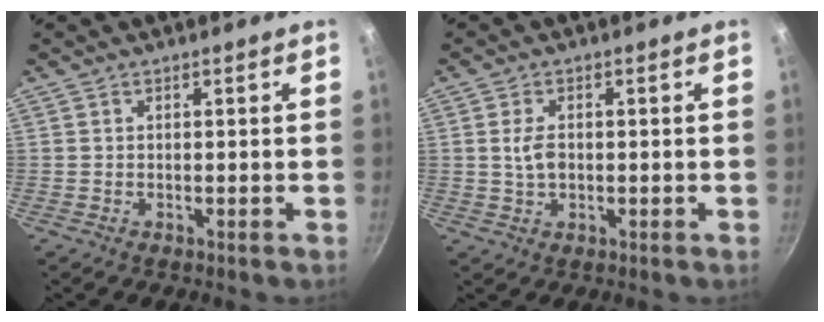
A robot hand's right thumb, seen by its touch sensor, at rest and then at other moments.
{"total": 3.8, "force": [0.2, 2.4, 3.0], "torque": [-0.053, 0.002, 0.005]}